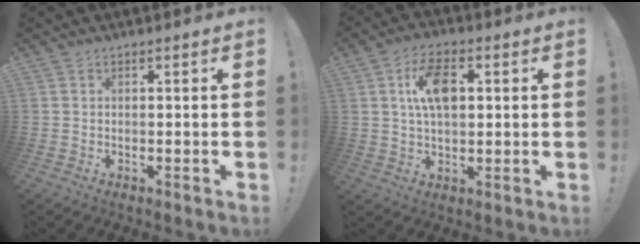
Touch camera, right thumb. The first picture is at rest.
{"total": 10.6, "force": [2.4, 6.0, 8.4], "torque": [-0.129, 0.008, 0.043]}